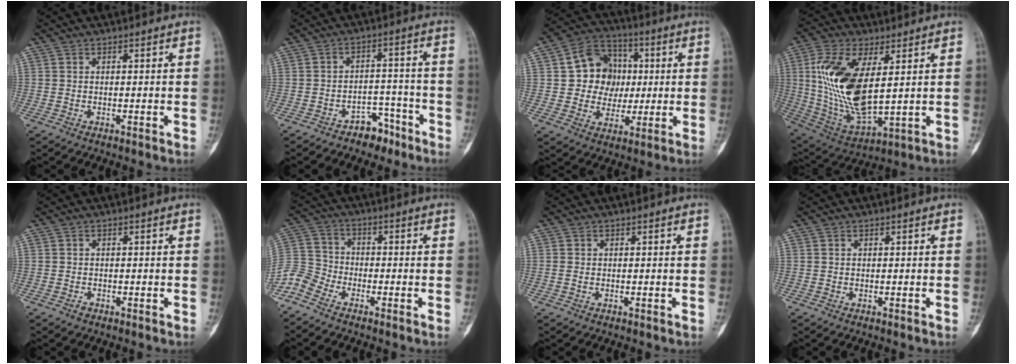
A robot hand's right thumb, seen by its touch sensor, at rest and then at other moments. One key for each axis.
{"total": 5.9, "fx": -4.3, "fy": 3.7, "fz": 1.6, "tx": 0.005, "ty": 0.052, "tz": -0.064}
{"total": 12.8, "fx": 1.5, "fy": 11.1, "fz": 6.2, "tx": -0.047, "ty": 0.012, "tz": 0.024}
{"total": 18.6, "fx": 3.3, "fy": 8.5, "fz": 16.2, "tx": -0.328, "ty": -0.019, "tz": 0.077}
{"total": 0.7, "fx": -0.5, "fy": 0.4, "fz": 0.2, "tx": 0.000, "ty": 0.002, "tz": -0.012}
{"total": 6.9, "fx": -5.3, "fy": 3.8, "fz": 2.3, "tx": -0.050, "ty": 0.023, "tz": -0.121}
{"total": 0.8, "fx": -0.1, "fy": 0.5, "fz": 0.6, "tx": -0.017, "ty": -0.002, "tz": -0.002}
{"total": 0.0}